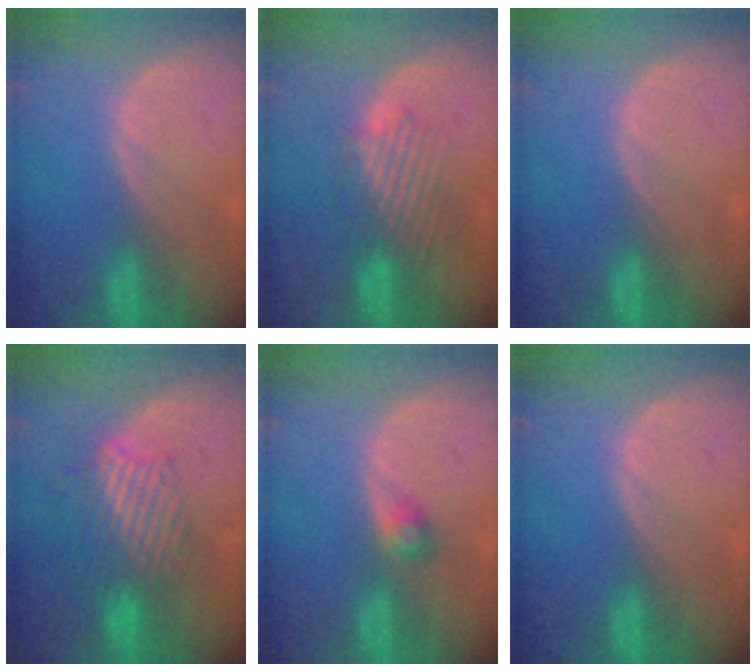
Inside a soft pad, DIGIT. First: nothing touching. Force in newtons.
{"total": 5.9, "press": 5.7, "slide": 1.6}
{"total": 0.0}
{"total": 9.5, "press": 8.1, "slide": 4.8}
{"total": 2.1, "press": 2.1, "slide": 0.2}
{"total": 0.0}